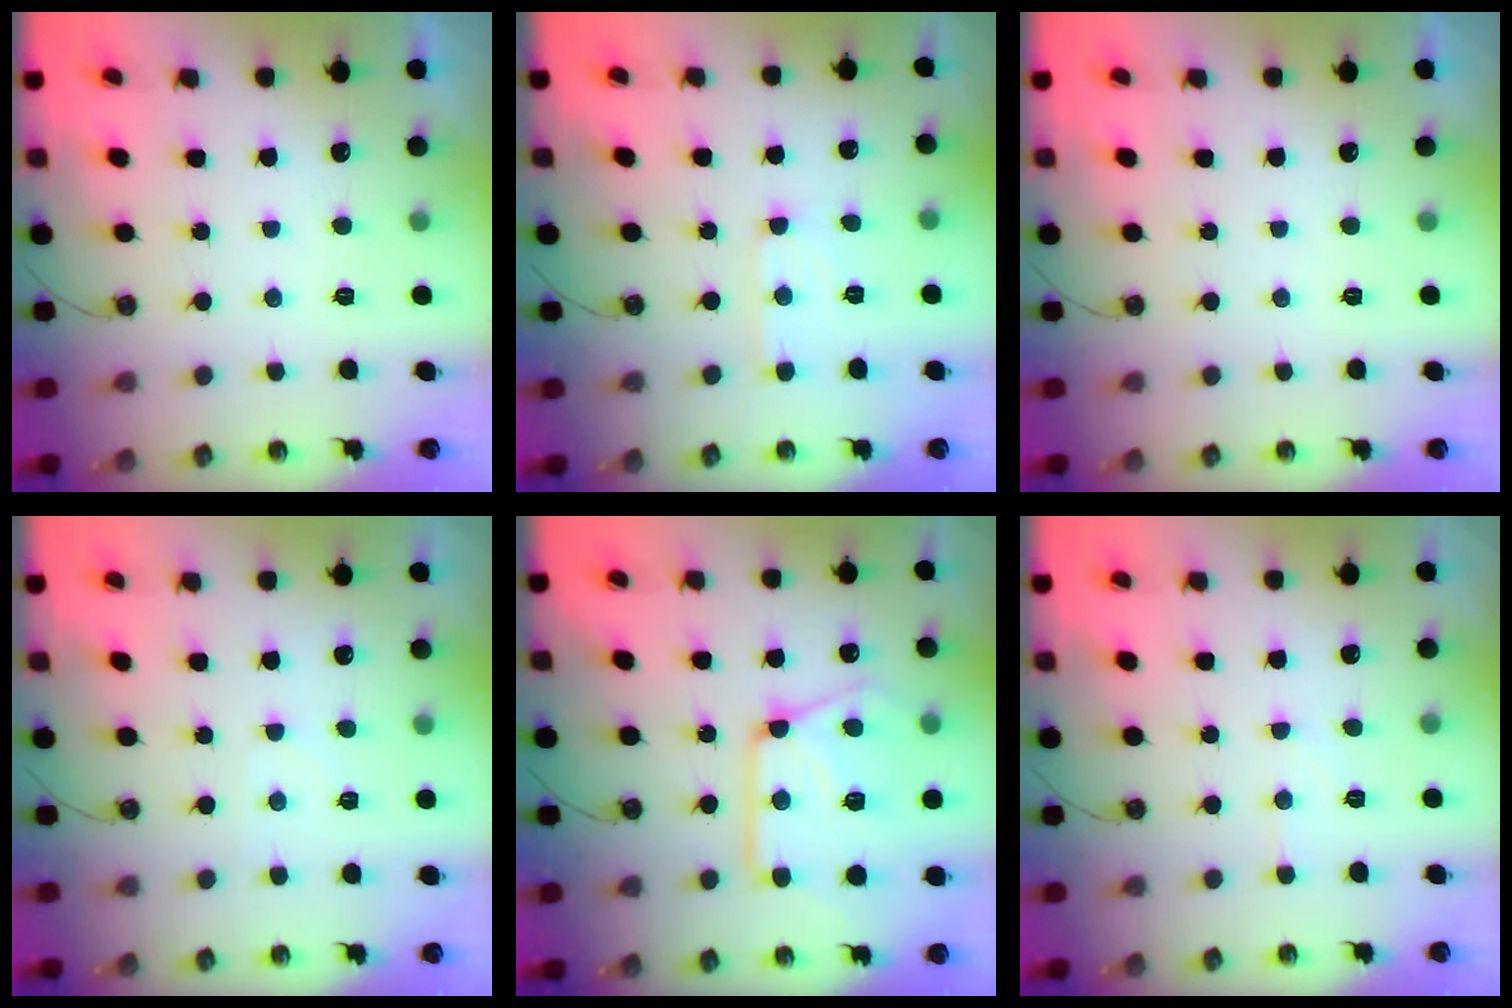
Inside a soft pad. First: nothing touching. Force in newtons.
{"total": 4.6, "press": 4.6, "slide": 0.1}
{"total": 0.0}
{"total": 3.3, "press": 3.3, "slide": 0.5}
{"total": 18.5, "press": 18.4, "slide": 1.7}
{"total": 4.4, "press": 4.4, "slide": 0.7}